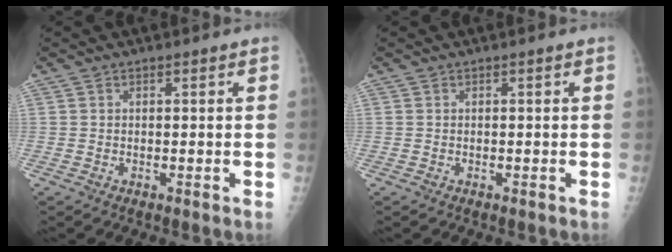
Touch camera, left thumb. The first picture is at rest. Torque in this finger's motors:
{"motor_torque": [-0.12, 0.12, 0.00, 0.00, 0.00]}